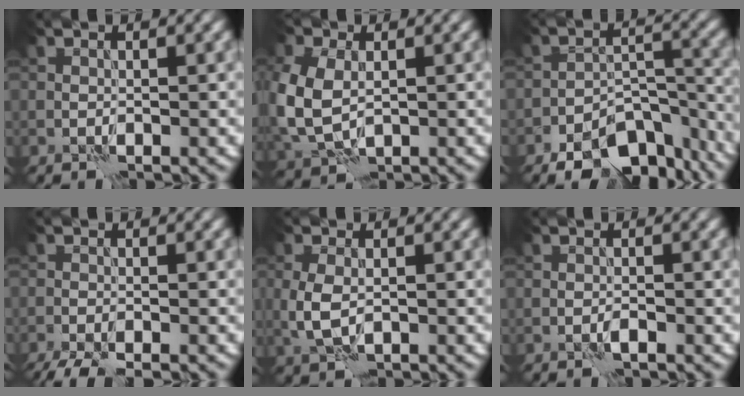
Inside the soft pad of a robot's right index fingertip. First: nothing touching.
{"total": 7.3, "force": [-0.2, 5.2, 5.2], "torque": [-0.151, -0.005, 0.003]}
{"total": 9.5, "force": [-7.0, 4.1, 5.0], "torque": [-0.067, -0.003, -0.114]}
{"total": 3.8, "force": [-3.0, 0.5, 2.2], "torque": [-0.040, -0.010, -0.060]}
{"total": 2.9, "force": [-0.1, 1.8, 2.3], "torque": [-0.061, -0.004, -0.001]}
{"total": 0.7, "force": [-0.5, 0.0, 0.5], "torque": [-0.010, 0.003, -0.011]}